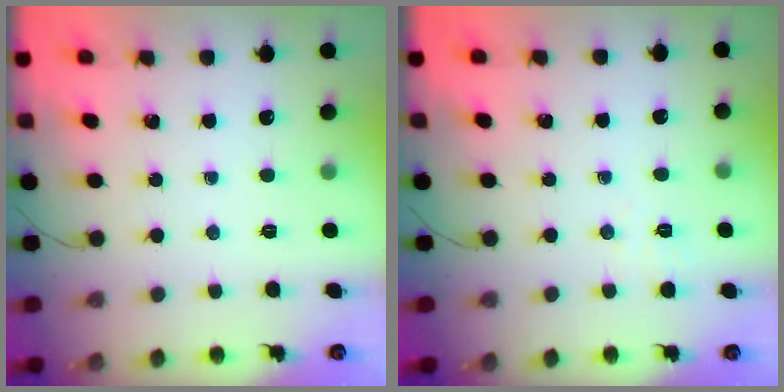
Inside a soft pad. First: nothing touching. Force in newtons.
{"total": 2.1, "press": 1.6, "slide": 1.4}